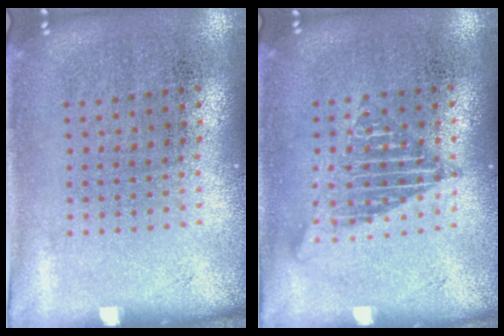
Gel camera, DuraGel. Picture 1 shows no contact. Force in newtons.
{"total": 1.3, "press": 1.3, "slide": 0.1}